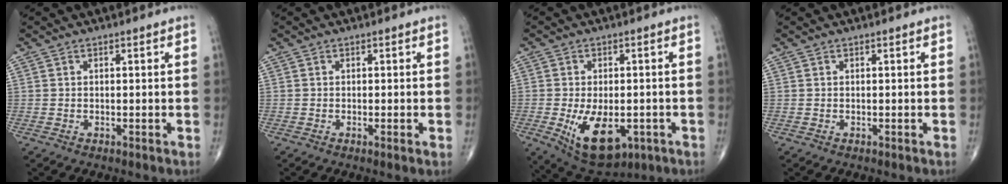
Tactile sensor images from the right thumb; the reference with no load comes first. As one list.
[{"total": 1.1, "force": [-0.2, 0.0, 1.0], "torque": [-0.016, -0.003, -0.003]}, {"total": 12.4, "force": [-3.7, 6.9, 9.6], "torque": [-0.141, -0.002, -0.037]}, {"total": 0.0}]